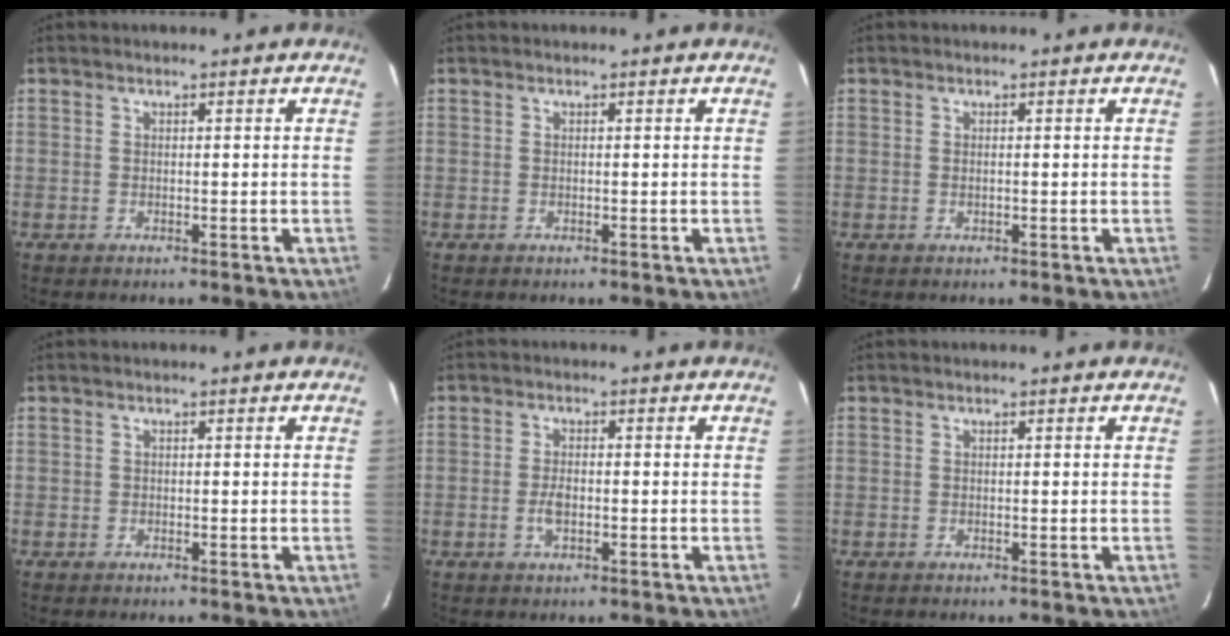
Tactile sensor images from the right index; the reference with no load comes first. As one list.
[{"total": 0.0}, {"total": 0.9, "force": [0.0, 0.4, 0.8], "torque": [-0.013, 0.003, 0.000]}, {"total": 0.7, "force": [-0.3, 0.6, 0.2], "torque": [-0.003, -0.001, -0.002]}, {"total": 3.3, "force": [-0.9, 1.5, 2.8], "torque": [-0.054, 0.001, -0.015]}, {"total": 0.0}]